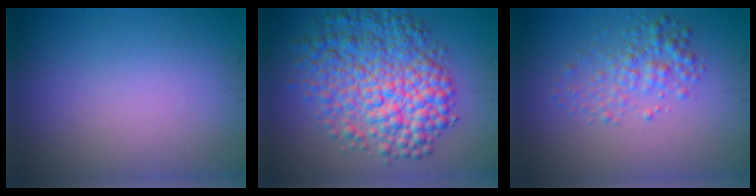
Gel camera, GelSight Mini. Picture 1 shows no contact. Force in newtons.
{"total": 9.0, "press": 9.0, "slide": 0.1}
{"total": 2.8, "press": 2.8, "slide": 0.0}